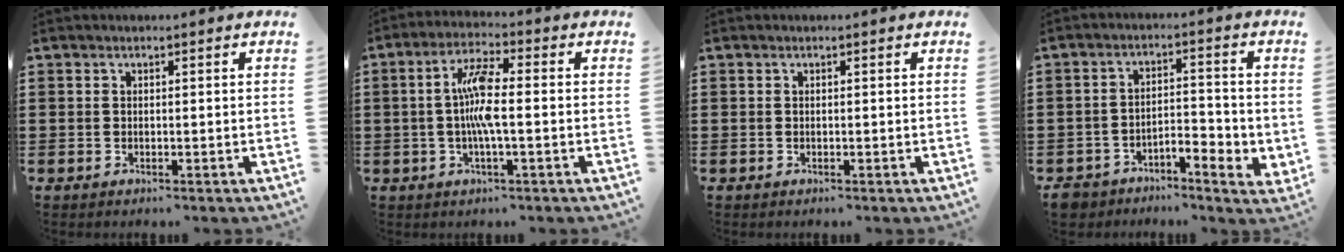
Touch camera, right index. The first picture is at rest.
{"total": 6.2, "force": [-0.3, 1.1, 6.1], "torque": [-0.127, 0.000, -0.014]}
{"total": 0.0}
{"total": 4.4, "force": [-3.5, 1.5, 2.2], "torque": [-0.045, 0.006, -0.069]}